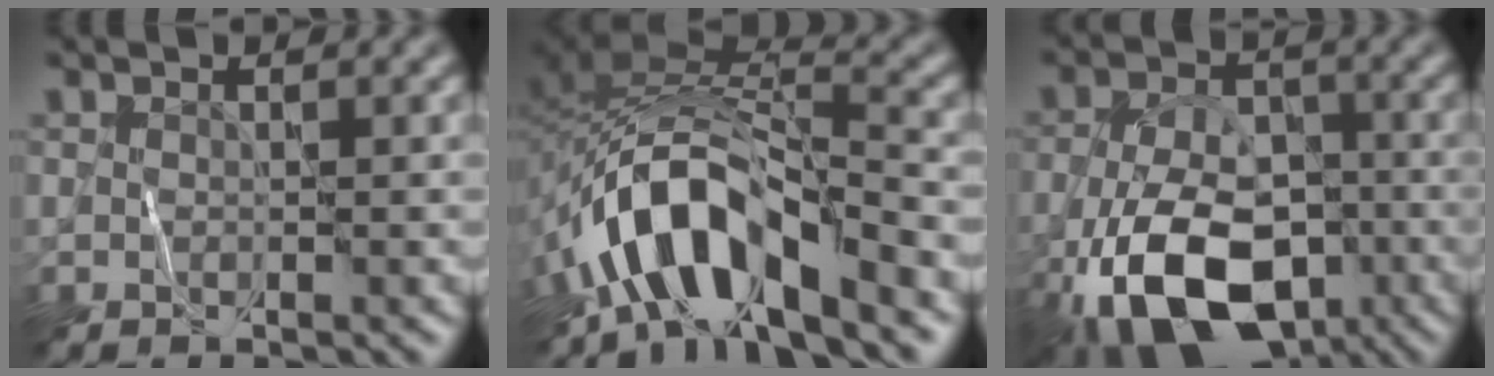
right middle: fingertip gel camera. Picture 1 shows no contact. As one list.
[{"total": 9.0, "force": [-5.5, 3.4, 6.4], "torque": [-0.103, 0.009, -0.105]}, {"total": 14.2, "force": [-6.3, 8.0, 9.9], "torque": [-0.186, -0.029, -0.111]}]